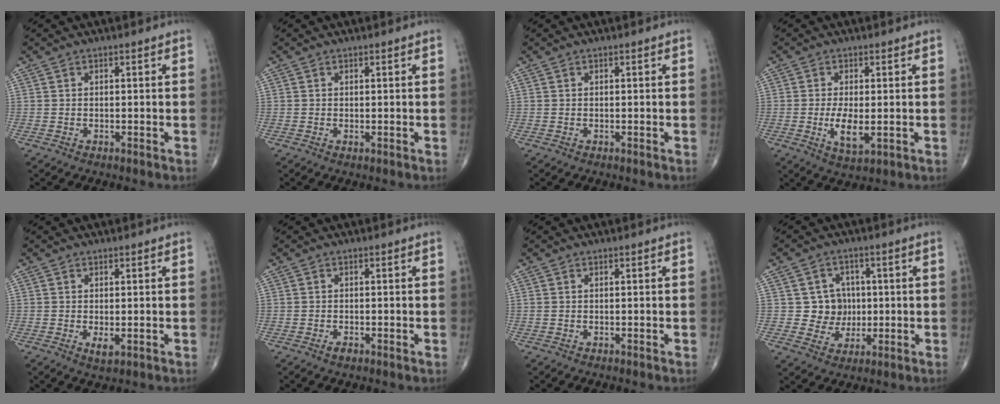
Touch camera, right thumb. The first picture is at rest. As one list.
[{"total": 0.0}, {"total": 0.0}, {"total": 5.5, "force": [-0.8, 2.1, 5.0], "torque": [-0.094, -0.013, -0.010]}, {"total": 1.9, "force": [-0.3, 0.8, 1.8], "torque": [-0.028, -0.006, -0.001]}, {"total": 1.2, "force": [-0.6, 0.5, 0.9], "torque": [-0.014, -0.001, -0.013]}, {"total": 0.0}, {"total": 6.6, "force": [0.5, 6.4, 1.6], "torque": [0.015, 0.009, 0.009]}]